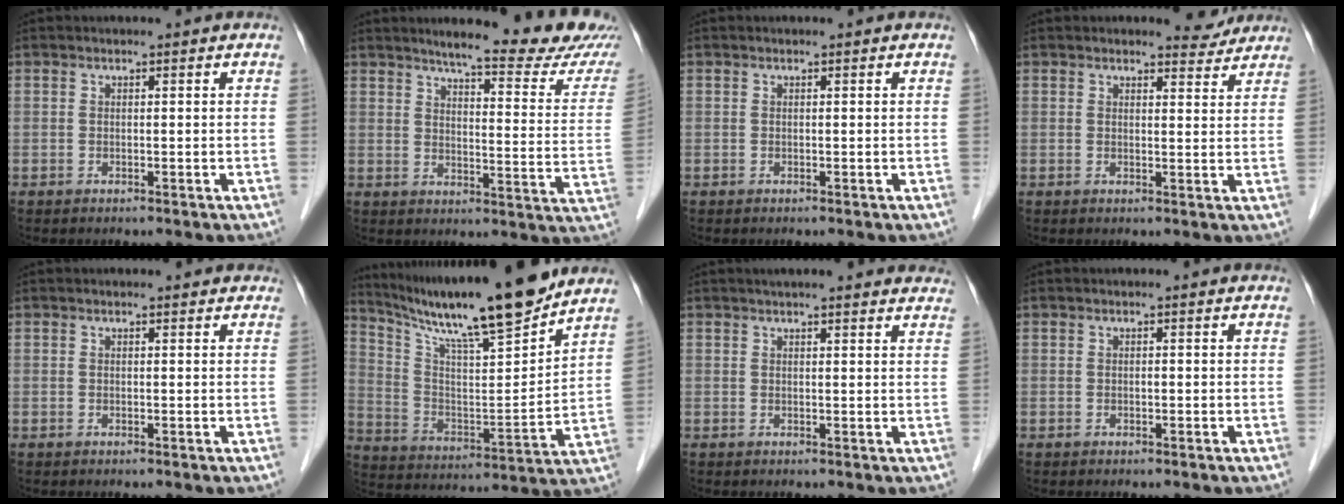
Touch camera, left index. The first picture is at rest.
{"total": 18.6, "force": [16.3, 1.4, 8.8], "torque": [-0.102, -0.056, 0.189]}
{"total": 0.0}
{"total": 3.2, "force": [3.1, 0.9, 0.2], "torque": [-0.006, -0.008, 0.031]}
{"total": 1.3, "force": [1.1, 0.4, 0.5], "torque": [-0.013, 0.007, 0.011]}
{"total": 19.5, "force": [16.5, 0.3, 10.4], "torque": [-0.181, -0.009, 0.276]}
{"total": 12.4, "force": [11.1, 1.7, 5.1], "torque": [-0.053, 0.024, 0.123]}
{"total": 0.0}